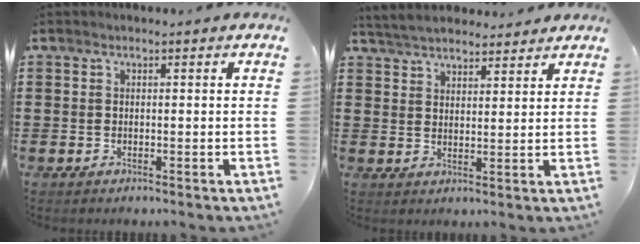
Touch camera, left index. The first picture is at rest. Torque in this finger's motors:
{"motor_torque": [1.06, -1.10, 0.14, 0.02]}